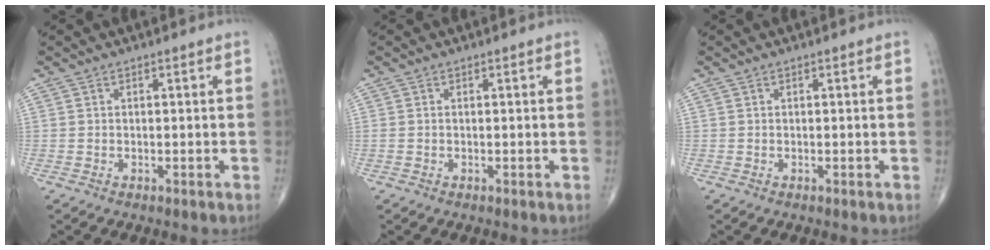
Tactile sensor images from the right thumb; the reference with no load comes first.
{"total": 0.7, "force": [0.0, 0.3, 0.6], "torque": [-0.018, 0.003, 0.003]}
{"total": 0.0}